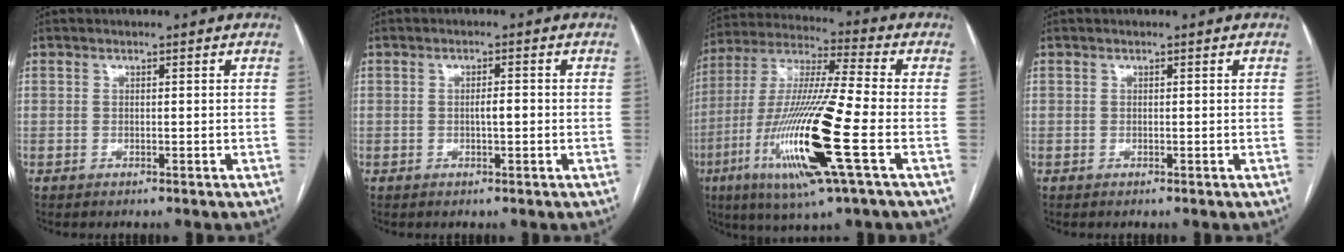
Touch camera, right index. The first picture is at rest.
{"total": 1.8, "force": [-0.3, 0.3, 1.7], "torque": [-0.030, 0.002, -0.005]}
{"total": 20.1, "force": [-6.5, 0.8, 19.0], "torque": [-0.403, -0.029, -0.124]}
{"total": 0.0}